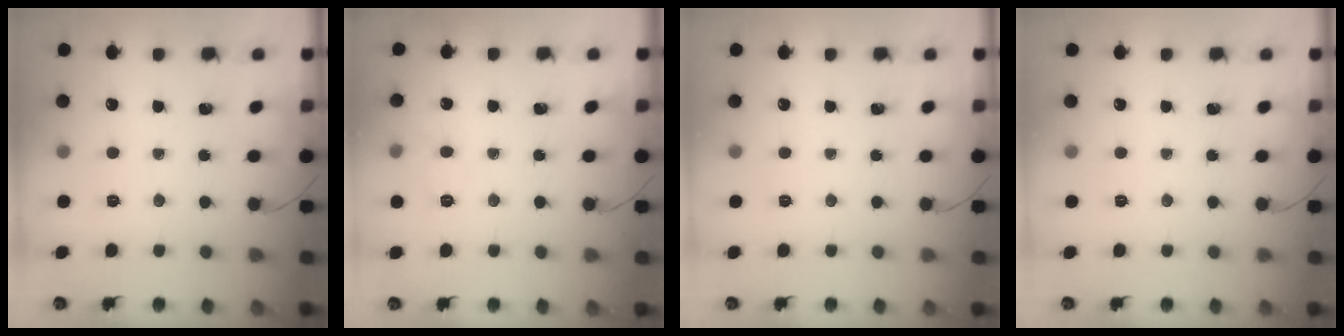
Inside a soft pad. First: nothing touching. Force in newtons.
{"total": 6.8, "press": 6.6, "slide": 1.6}
{"total": 0.0}
{"total": 0.0}